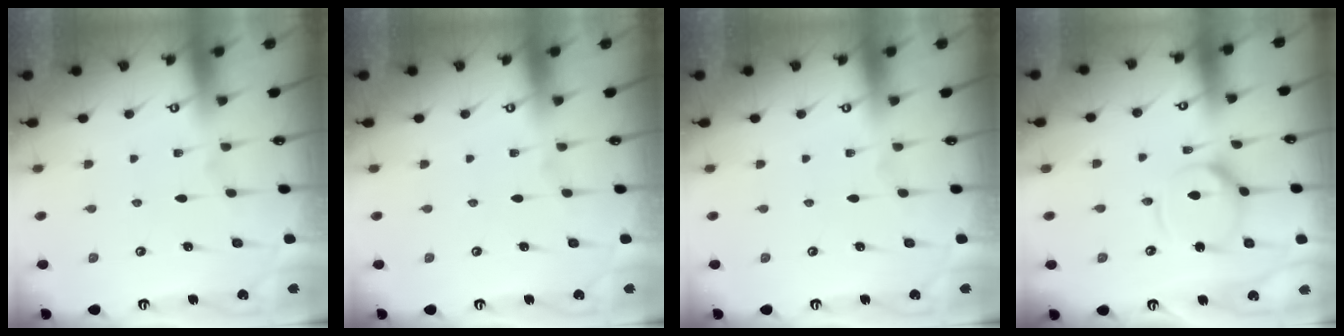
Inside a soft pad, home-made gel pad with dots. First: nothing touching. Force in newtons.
{"total": 0.0}
{"total": 0.0}
{"total": 9.5, "press": 9.5, "slide": 0.9}